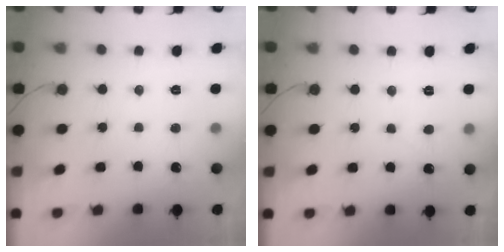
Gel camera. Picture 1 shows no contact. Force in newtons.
{"total": 2.7, "press": 2.7, "slide": 0.4}